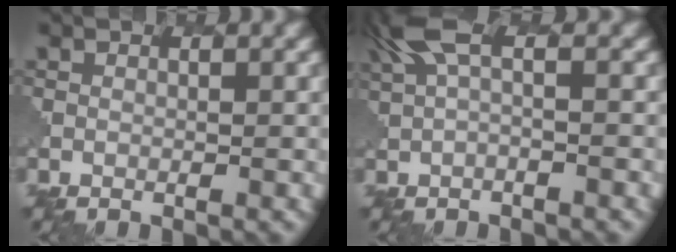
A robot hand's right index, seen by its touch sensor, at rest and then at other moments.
{"total": 3.2, "force": [1.2, 0.8, 2.9], "torque": [-0.062, 0.001, 0.024]}